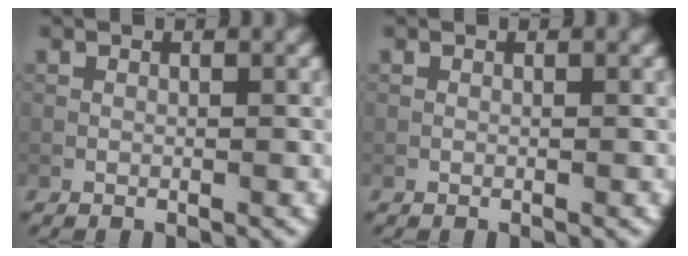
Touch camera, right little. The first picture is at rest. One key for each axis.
{"total": 0.0}